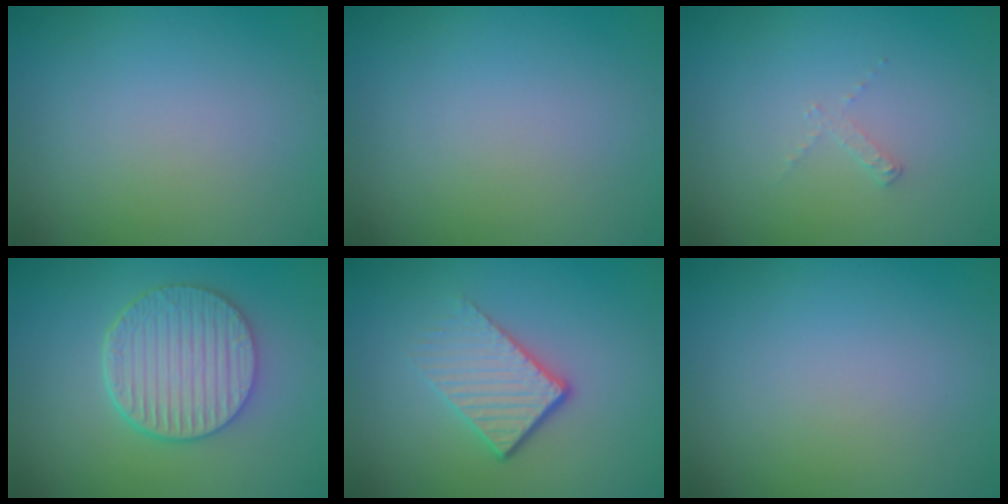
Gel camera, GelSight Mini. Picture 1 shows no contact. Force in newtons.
{"total": 0.0}
{"total": 0.8, "press": 0.8, "slide": 0.1}
{"total": 5.9, "press": 4.7, "slide": 3.6}
{"total": 4.2, "press": 2.7, "slide": 3.2}
{"total": 0.0}